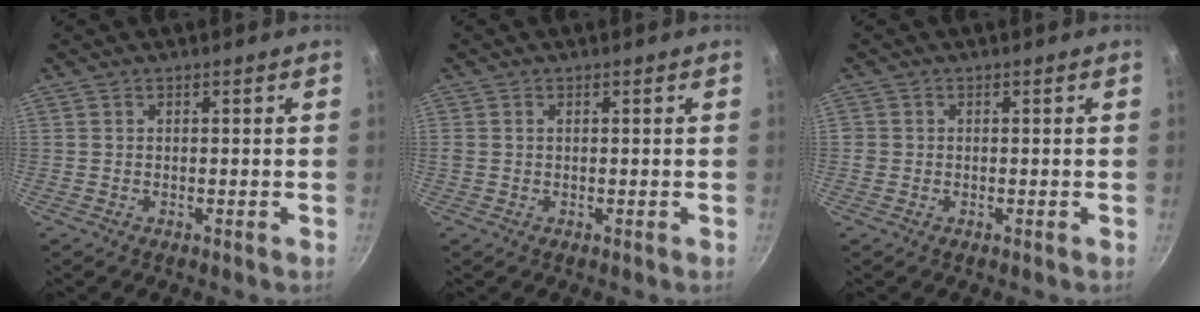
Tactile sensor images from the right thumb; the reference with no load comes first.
{"total": 0.8, "force": [0.2, 0.6, 0.4], "torque": [-0.007, 0.003, 0.002]}
{"total": 1.1, "force": [-0.2, 1.1, 0.3], "torque": [-0.004, 0.002, -0.005]}